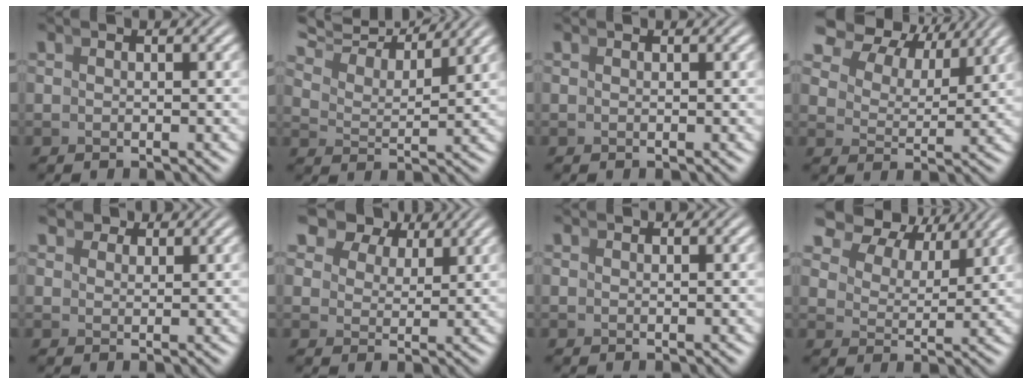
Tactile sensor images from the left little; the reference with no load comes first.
{"total": 8.6, "force": [7.1, 3.1, 3.6], "torque": [-0.069, 0.035, 0.098]}
{"total": 0.0}
{"total": 7.4, "force": [5.1, 4.1, 3.3], "torque": [-0.071, 0.015, 0.070]}
{"total": 2.3, "force": [2.2, 0.6, 0.5], "torque": [0.001, 0.004, 0.037]}
{"total": 7.2, "force": [4.7, 4.3, 3.3], "torque": [-0.051, 0.012, 0.069]}
{"total": 0.5, "force": [0.5, -0.1, -0.1], "torque": [0.008, 0.002, 0.011]}
{"total": 6.7, "force": [5.0, 3.5, 2.9], "torque": [-0.062, 0.015, 0.070]}